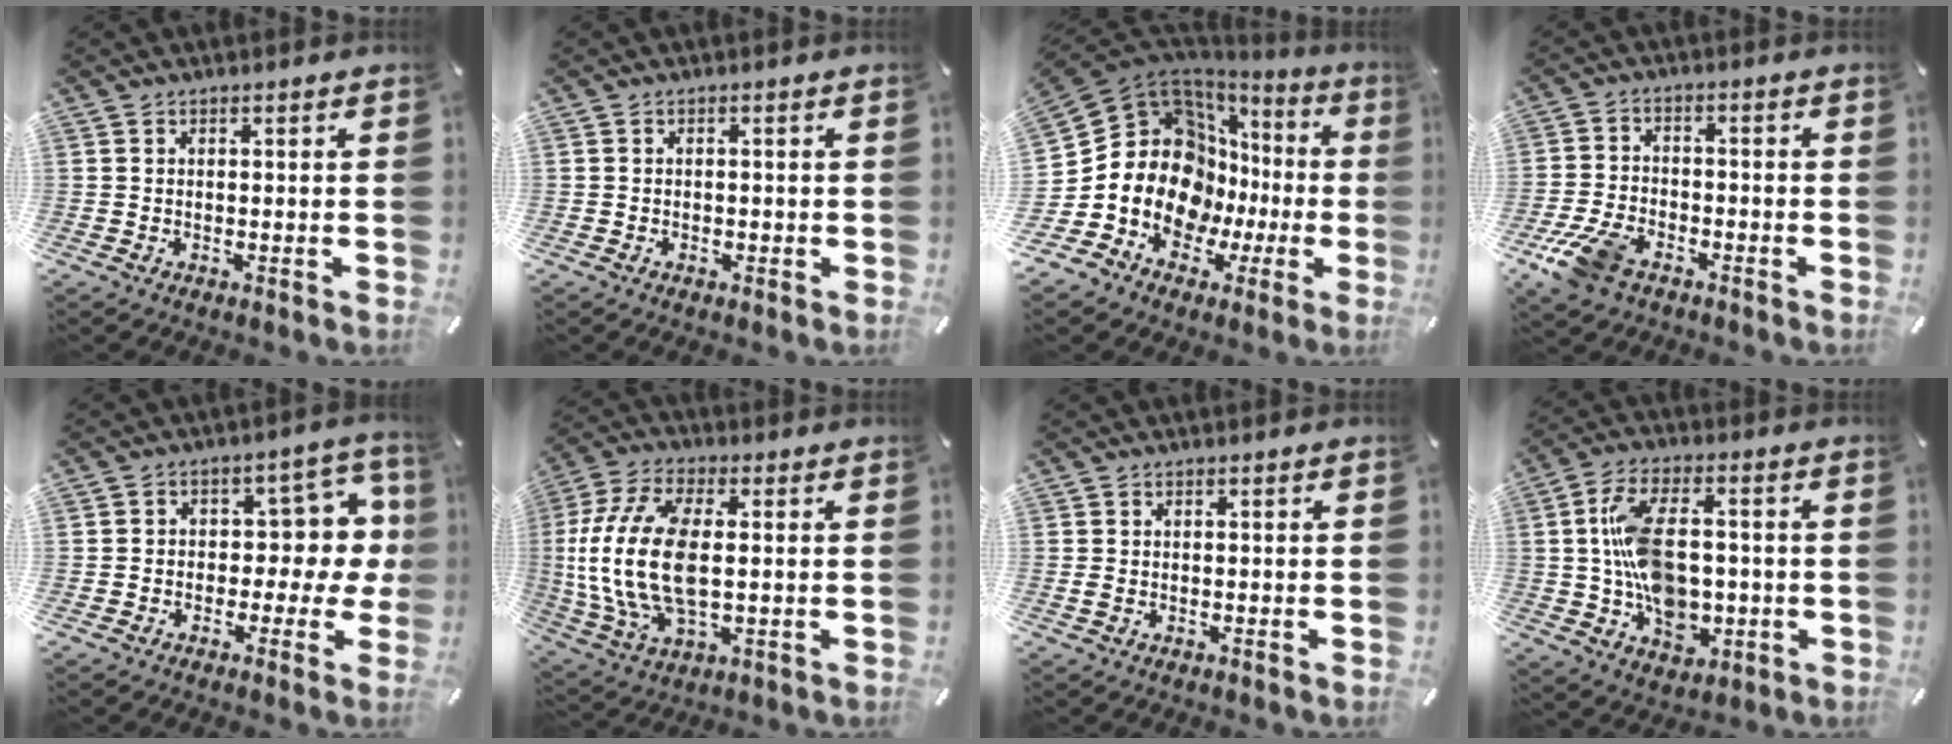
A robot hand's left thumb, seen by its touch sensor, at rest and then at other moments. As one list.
[{"total": 0.6, "force": [-0.3, 0.4, 0.3], "torque": [-0.005, 0.001, -0.007]}, {"total": 15.9, "force": [1.0, 13.6, 8.1], "torque": [-0.176, -0.044, 0.024]}, {"total": 8.6, "force": [-5.2, 4.7, 5.0], "torque": [-0.117, 0.014, -0.099]}, {"total": 8.8, "force": [0.2, 5.9, 6.6], "torque": [-0.081, 0.001, 0.000]}, {"total": 17.3, "force": [1.2, 9.1, 14.7], "torque": [-0.336, -0.013, 0.018]}, {"total": 0.9, "force": [-0.2, 0.6, 0.7], "torque": [-0.016, -0.001, -0.003]}, {"total": 14.5, "force": [-0.4, 9.6, 10.9], "torque": [-0.197, 0.010, -0.001]}]